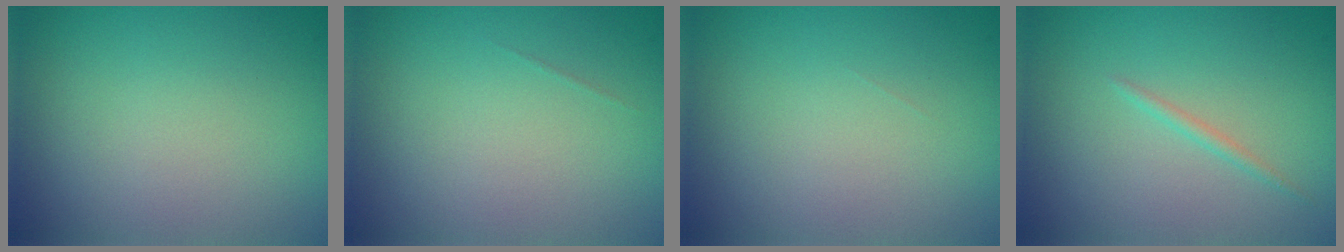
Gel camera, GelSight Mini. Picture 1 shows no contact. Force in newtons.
{"total": 0.0}
{"total": 0.0}
{"total": 0.8, "press": 0.8, "slide": 0.0}